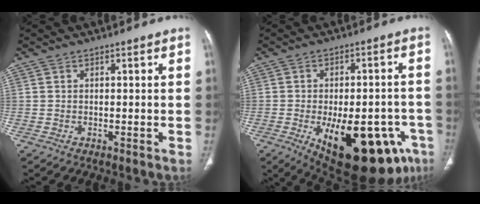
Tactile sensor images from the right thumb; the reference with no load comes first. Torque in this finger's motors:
{"motor_torque": [2.55, 2.46, 1.32, -1.33, 0.43]}